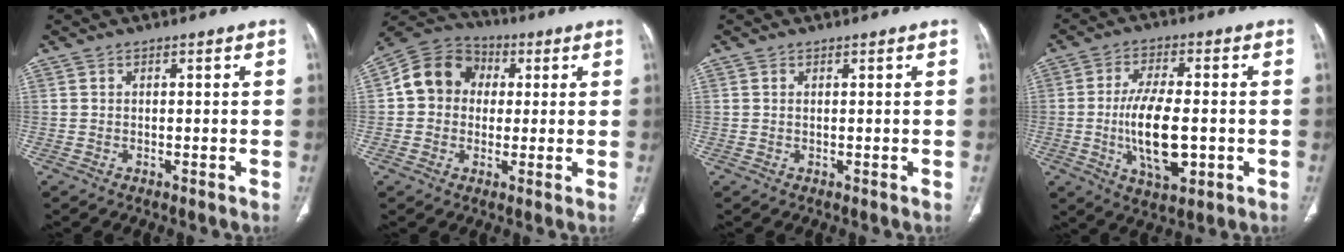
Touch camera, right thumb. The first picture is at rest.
{"total": 11.0, "force": [1.4, 9.5, 5.2], "torque": [-0.073, 0.021, 0.011]}
{"total": 0.0}
{"total": 12.7, "force": [-1.9, 5.5, 11.3], "torque": [-0.198, -0.004, -0.027]}